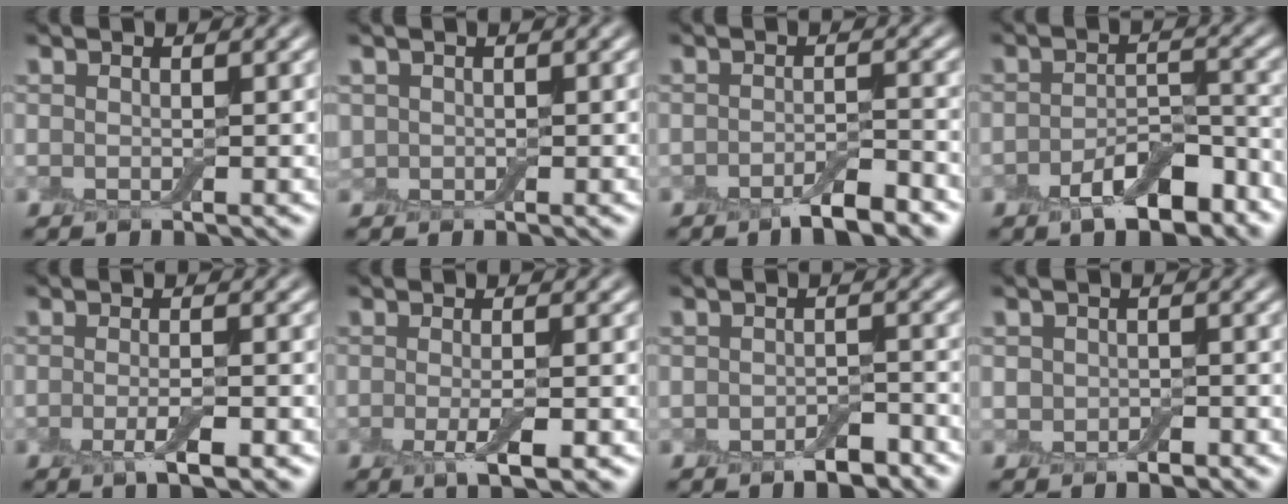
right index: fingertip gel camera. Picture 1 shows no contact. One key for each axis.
{"total": 0.8, "fx": 0.1, "fy": 0.8, "fz": 0.1, "tx": 0.001, "ty": 0.000, "tz": -0.002}
{"total": 3.4, "fx": -2.4, "fy": 0.9, "fz": 2.2, "tx": -0.035, "ty": 0.000, "tz": -0.040}
{"total": 5.6, "fx": -3.3, "fy": 2.5, "fz": 3.7, "tx": -0.055, "ty": 0.004, "tz": -0.056}
{"total": 2.8, "fx": -1.2, "fy": 0.6, "fz": 2.4, "tx": -0.045, "ty": -0.007, "tz": -0.021}
{"total": 2.9, "fx": -1.0, "fy": 0.7, "fz": 2.7, "tx": -0.052, "ty": -0.010, "tz": -0.016}
{"total": 2.9, "fx": -1.8, "fy": 1.5, "fz": 1.8, "tx": -0.027, "ty": -0.002, "tz": -0.027}
{"total": 1.9, "fx": -0.6, "fy": 1.5, "fz": 1.1, "tx": -0.017, "ty": -0.006, "tz": -0.015}